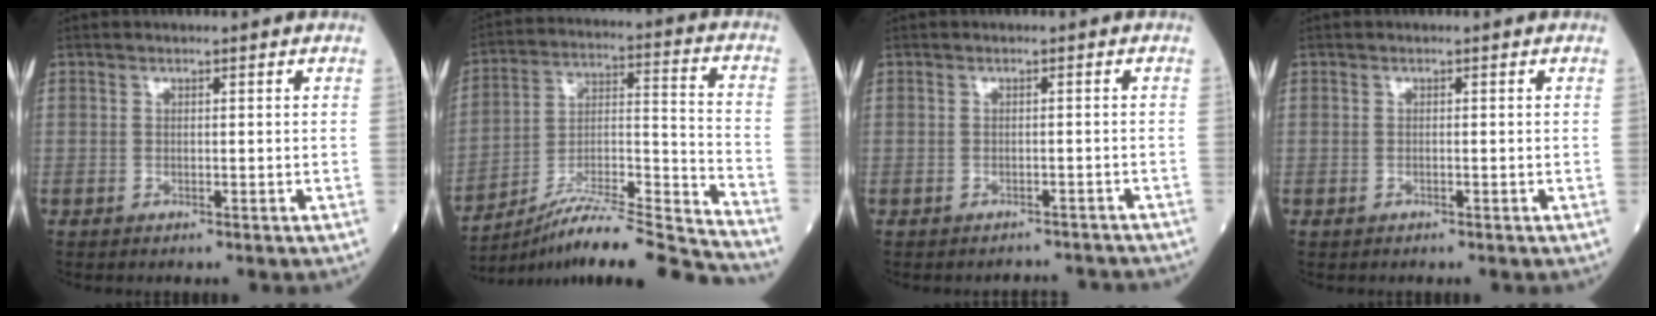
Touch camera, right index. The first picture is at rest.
{"total": 20.7, "force": [-18.9, -1.3, 8.3], "torque": [-0.127, 0.007, -0.312]}
{"total": 3.6, "force": [-3.5, 0.6, -0.2], "torque": [0.009, 0.001, -0.036]}
{"total": 6.2, "force": [-2.7, 4.8, 2.8], "torque": [-0.054, 0.000, -0.028]}